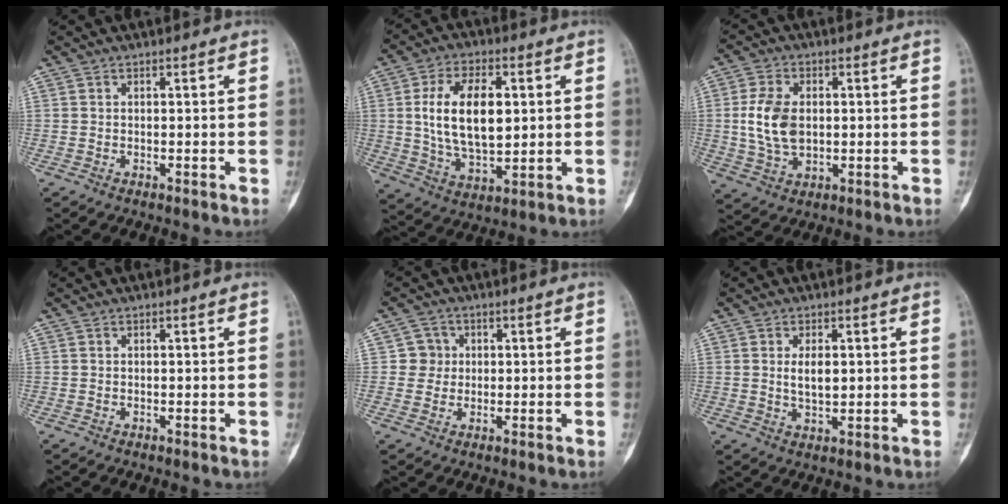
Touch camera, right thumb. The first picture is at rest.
{"total": 15.0, "force": [2.2, 8.2, 12.4], "torque": [-0.203, -0.006, 0.044]}
{"total": 9.6, "force": [0.3, 6.3, 7.3], "torque": [-0.136, 0.001, 0.011]}
{"total": 0.0}
{"total": 3.7, "force": [0.4, 3.7, 0.3], "torque": [0.029, 0.007, 0.001]}
{"total": 4.2, "force": [0.6, 2.2, 3.5], "torque": [-0.054, -0.007, 0.014]}